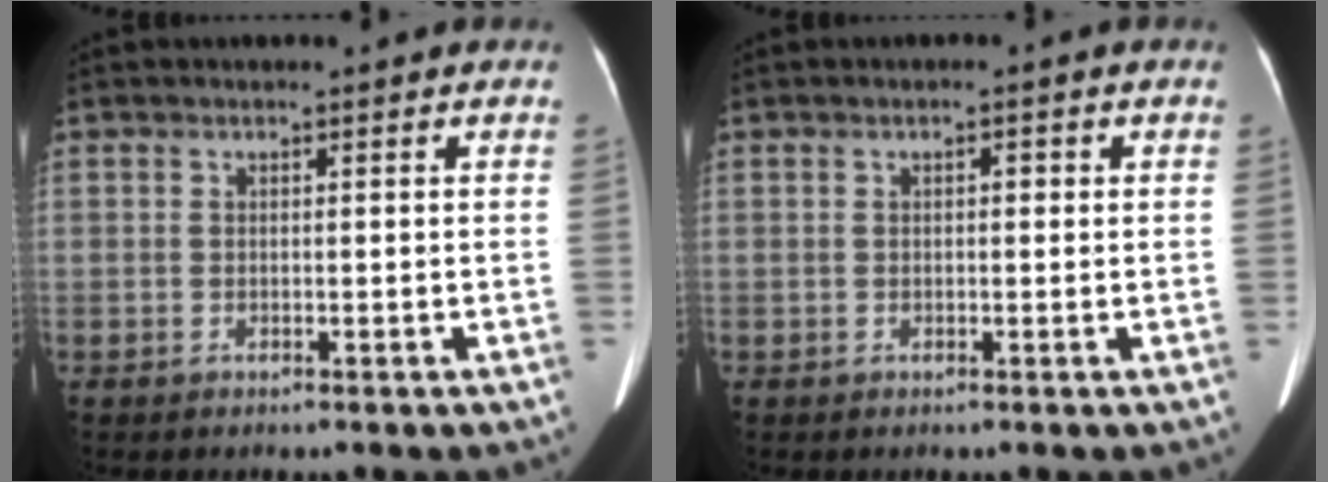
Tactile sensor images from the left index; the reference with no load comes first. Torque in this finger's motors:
{"motor_torque": [-0.10, 0.09, 0.01, 0.00]}